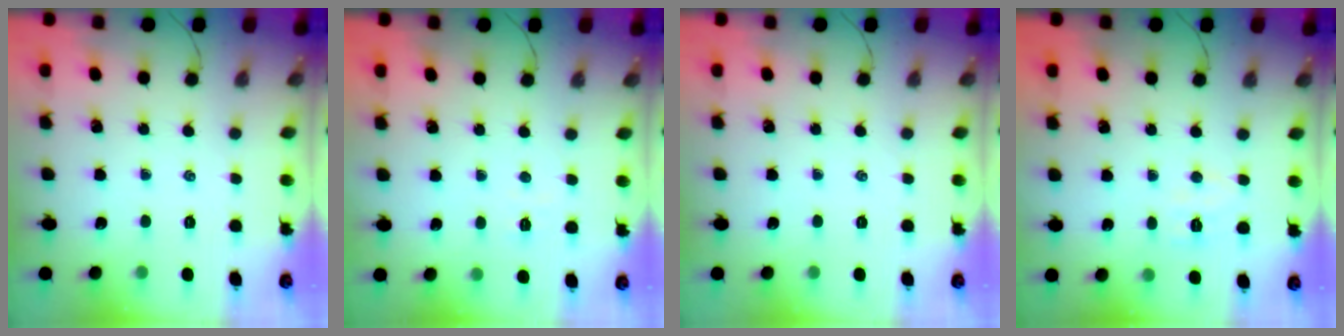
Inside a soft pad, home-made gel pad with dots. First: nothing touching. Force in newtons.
{"total": 1.8, "press": 1.7, "slide": 0.5}
{"total": 0.0}
{"total": 5.5, "press": 5.4, "slide": 1.1}